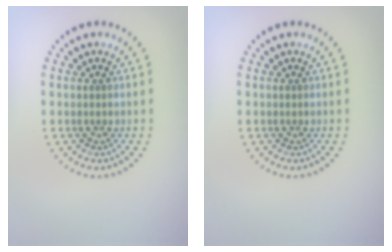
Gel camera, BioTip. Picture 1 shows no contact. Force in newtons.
{"total": 0.0}